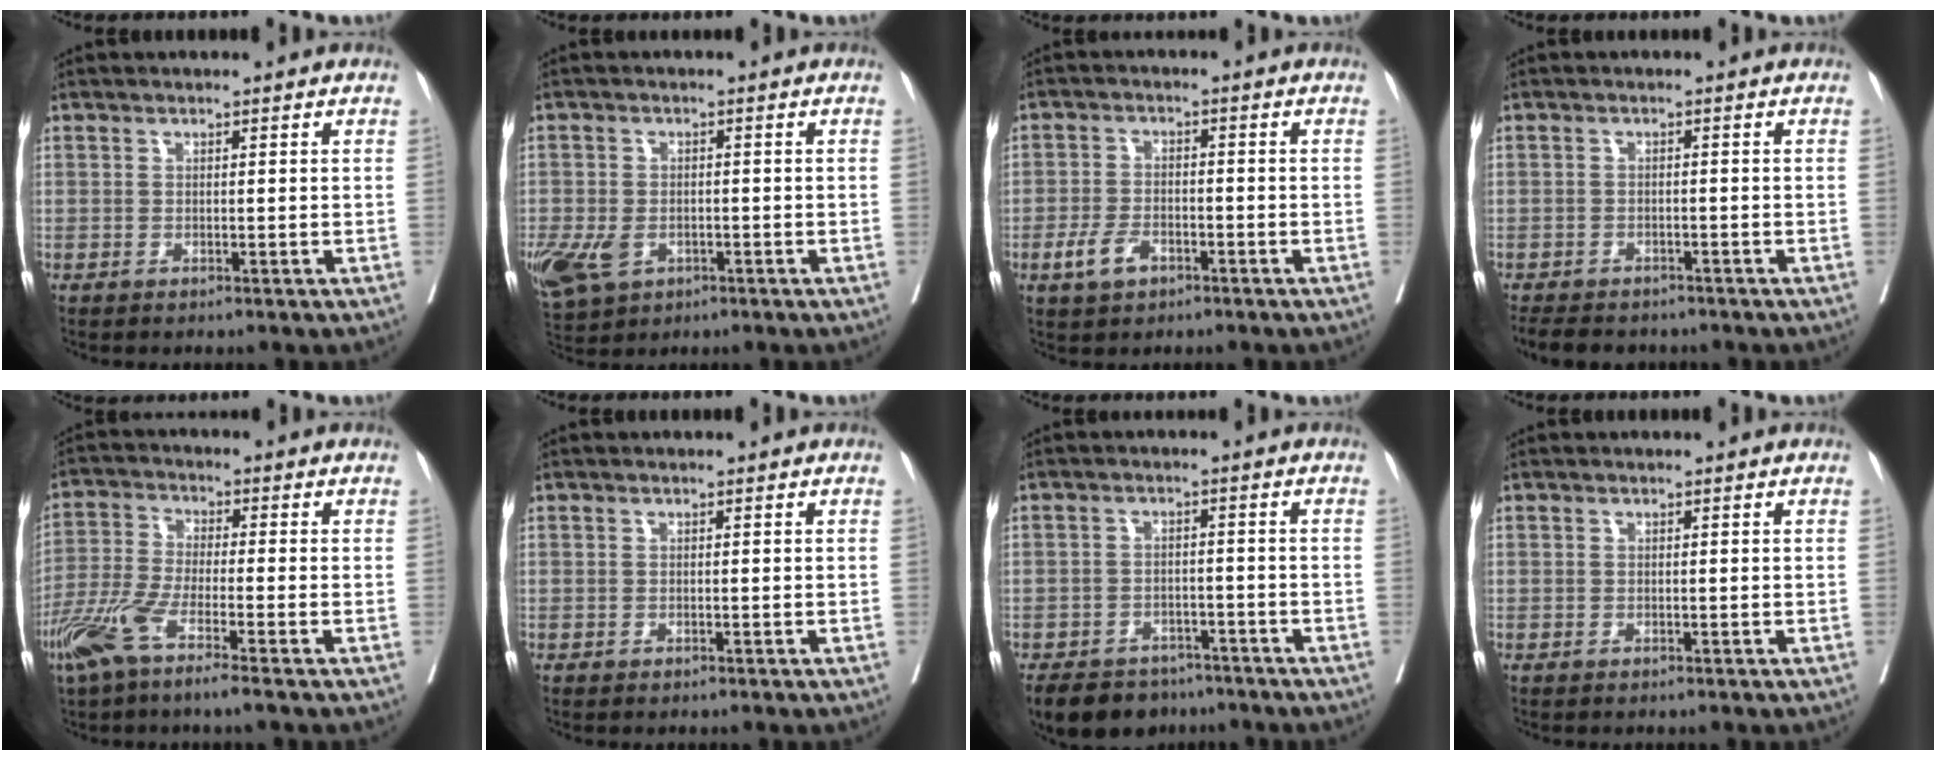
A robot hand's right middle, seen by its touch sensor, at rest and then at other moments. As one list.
[{"total": 12.0, "force": [-4.8, 8.6, 6.8], "torque": [-0.186, -0.010, -0.070]}, {"total": 4.5, "force": [-2.4, 2.4, 3.0], "torque": [-0.066, -0.002, -0.040]}, {"total": 8.1, "force": [-6.9, 3.2, 2.9], "torque": [-0.047, -0.004, -0.095]}, {"total": 7.8, "force": [-4.8, 0.3, 6.1], "torque": [-0.134, -0.016, -0.102]}, {"total": 0.0}, {"total": 10.0, "force": [-7.8, 5.6, 2.7], "torque": [-0.043, -0.003, -0.108]}, {"total": 0.0}]